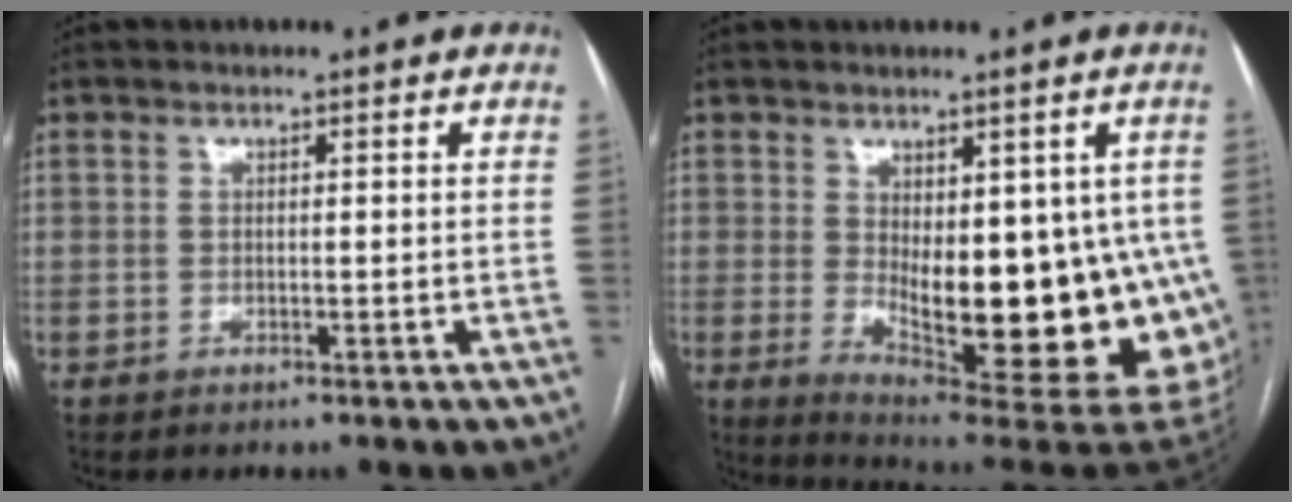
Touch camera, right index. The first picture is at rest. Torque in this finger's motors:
{"motor_torque": [1.92, -0.21, 0.94, 0.19]}